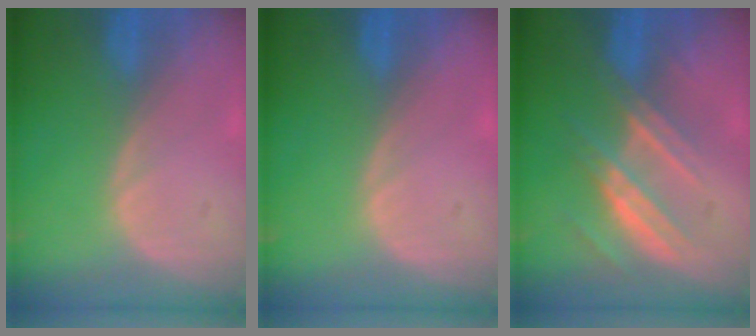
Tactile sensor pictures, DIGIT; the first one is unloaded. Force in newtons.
{"total": 0.0}
{"total": 7.4, "press": 6.7, "slide": 3.1}